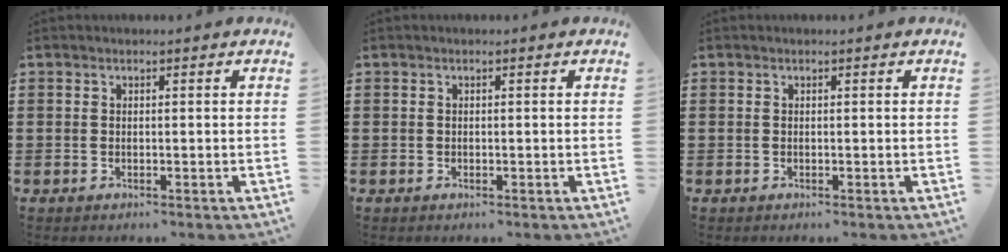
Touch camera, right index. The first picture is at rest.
{"total": 0.0}
{"total": 0.0}